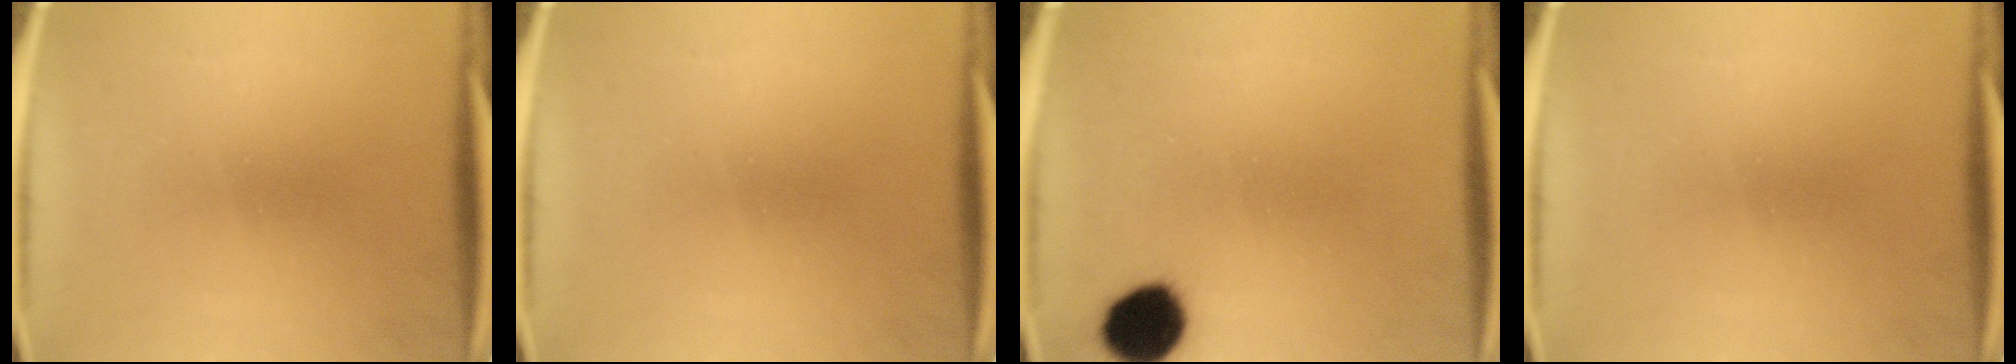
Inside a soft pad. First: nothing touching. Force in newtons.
{"total": 0.0}
{"total": 9.7}
{"total": 0.0}